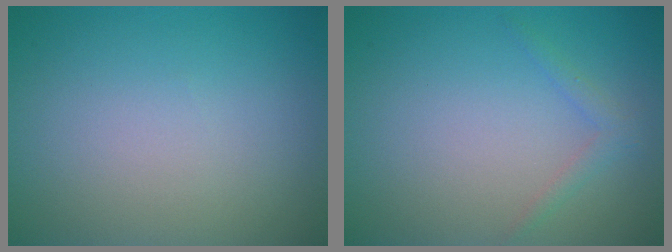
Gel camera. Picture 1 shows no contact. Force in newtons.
{"total": 1.2, "press": 1.2, "slide": 0.1}